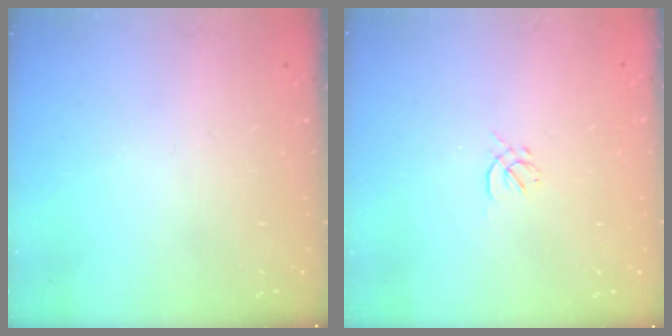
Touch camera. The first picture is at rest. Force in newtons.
{"total": 0.7, "press": 0.5, "slide": 0.5}